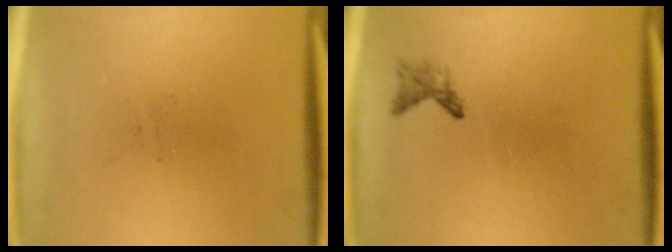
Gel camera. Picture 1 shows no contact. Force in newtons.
{"total": 1.1}